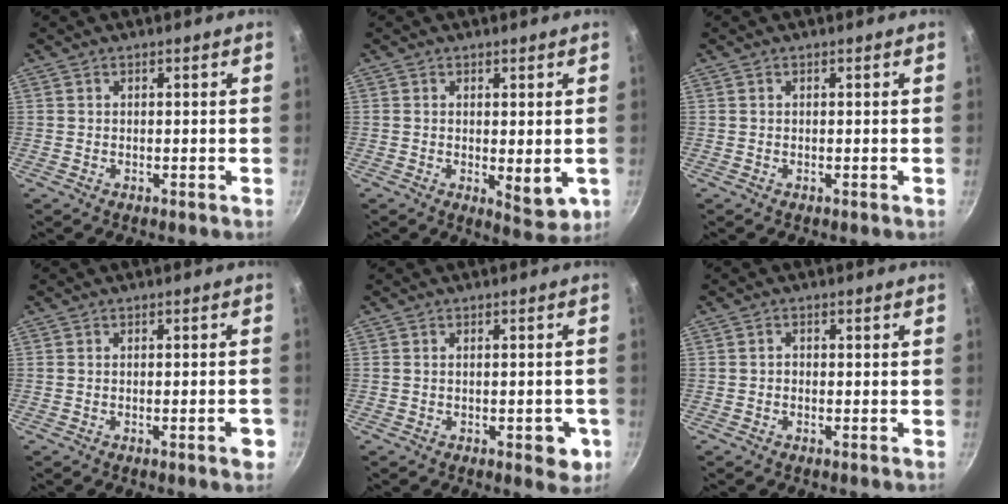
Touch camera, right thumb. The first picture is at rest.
{"total": 5.8, "force": [-0.3, 2.4, 5.2], "torque": [-0.072, -0.015, 0.000]}
{"total": 0.0}
{"total": 2.9, "force": [-1.2, 0.6, 2.6], "torque": [-0.027, 0.007, -0.017]}
{"total": 5.1, "force": [-1.7, 2.4, 4.1], "torque": [-0.033, 0.006, -0.019]}
{"total": 0.8, "force": [-0.4, 0.6, 0.4], "torque": [-0.006, 0.005, -0.008]}